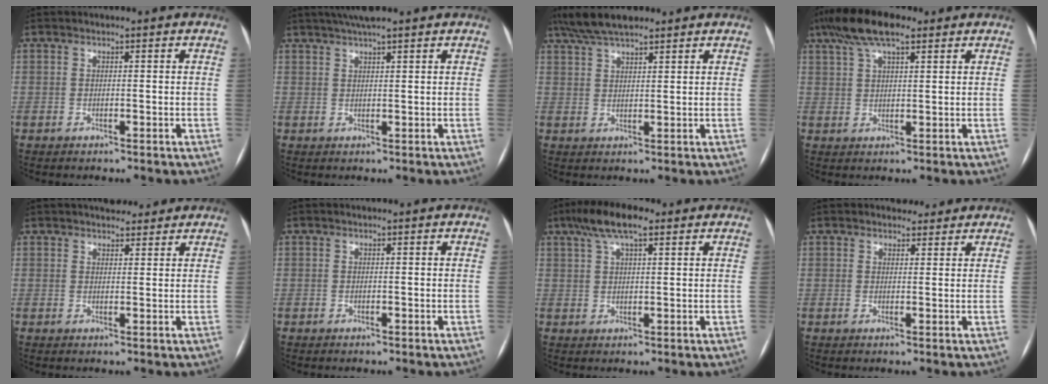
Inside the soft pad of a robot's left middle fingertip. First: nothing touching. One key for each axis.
{"total": 5.9, "fx": 4.7, "fy": 0.4, "fz": 3.5, "tx": -0.054, "ty": 0.032, "tz": 0.078}
{"total": 8.0, "fx": 6.3, "fy": 1.8, "fz": 4.5, "tx": -0.084, "ty": 0.029, "tz": 0.113}
{"total": 9.5, "fx": 6.2, "fy": 2.7, "fz": 6.6, "tx": -0.133, "ty": 0.033, "tz": 0.110}
{"total": 6.9, "fx": 6.0, "fy": 2.4, "fz": 2.5, "tx": -0.029, "ty": 0.016, "tz": 0.083}
{"total": 0.0}
{"total": 7.8, "fx": 4.8, "fy": 2.0, "fz": 5.8, "tx": -0.116, "ty": 0.027, "tz": 0.083}
{"total": 2.9, "fx": 2.6, "fy": 1.4, "fz": 0.1, "tx": 0.001, "ty": 0.004, "tz": 0.032}